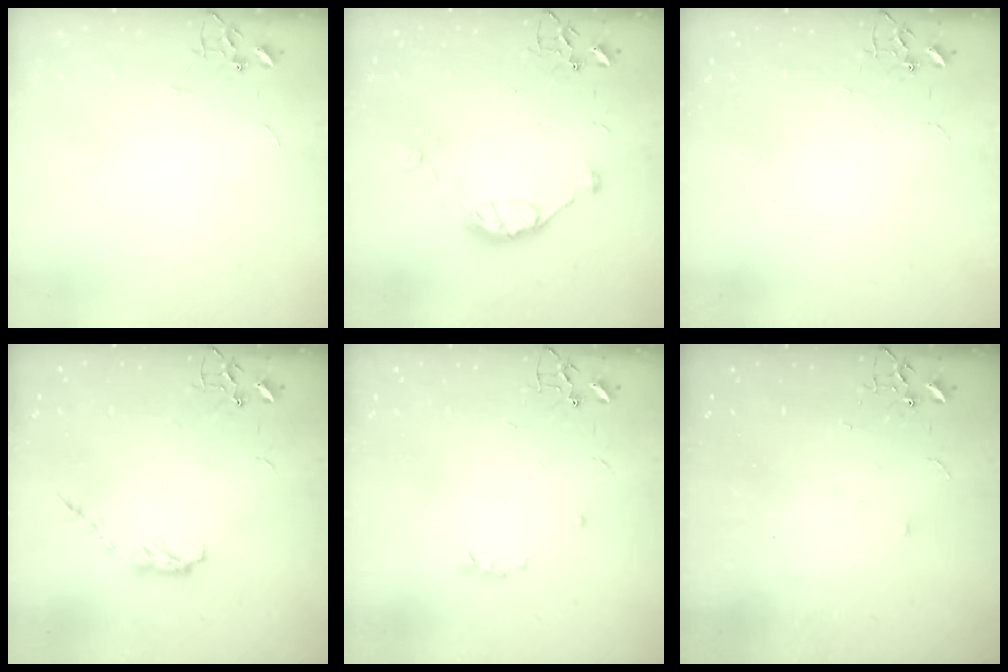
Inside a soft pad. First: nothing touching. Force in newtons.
{"total": 9.0, "press": 9.0, "slide": 0.3}
{"total": 0.0}
{"total": 6.0, "press": 6.0, "slide": 0.6}
{"total": 3.2, "press": 3.1, "slide": 0.6}
{"total": 2.8, "press": 2.8, "slide": 0.4}